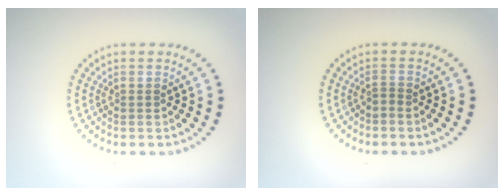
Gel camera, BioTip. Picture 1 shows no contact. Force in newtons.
{"total": 0.6, "press": 0.2, "slide": 0.5}